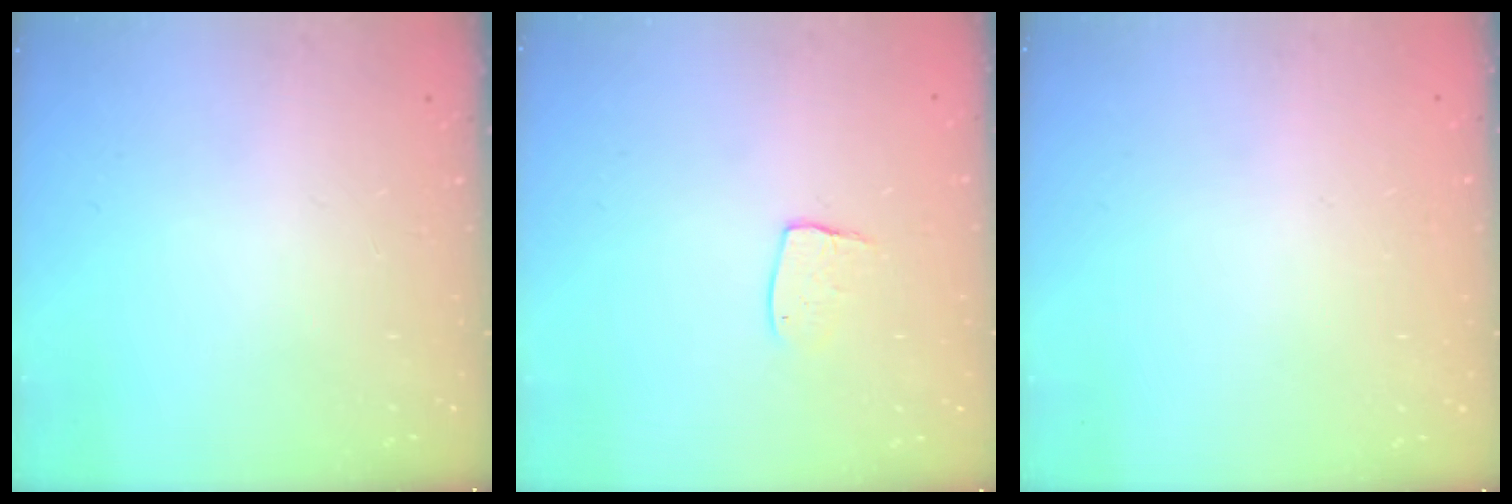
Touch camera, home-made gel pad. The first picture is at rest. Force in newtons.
{"total": 6.6, "press": 6.6, "slide": 0.4}
{"total": 0.0}